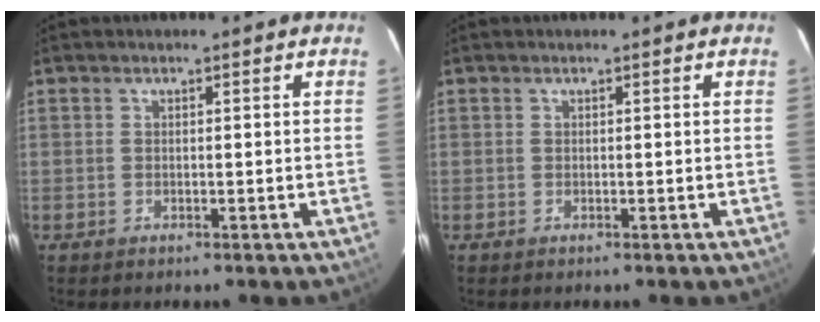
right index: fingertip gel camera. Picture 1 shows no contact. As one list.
[{"total": 0.0}]